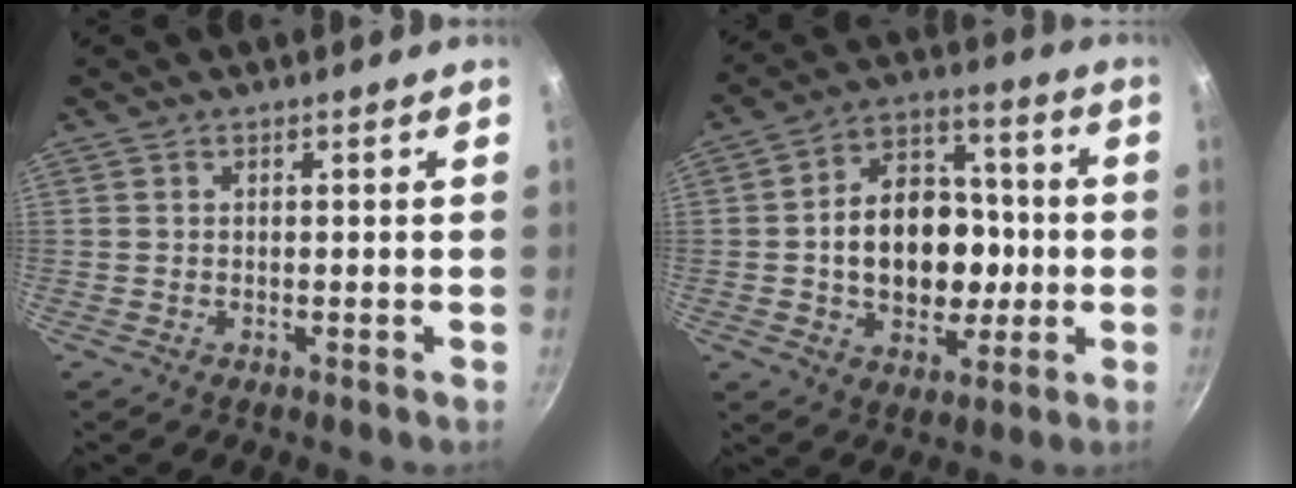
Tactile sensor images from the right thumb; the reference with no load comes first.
{"total": 17.8, "force": [-1.3, 13.3, 11.7], "torque": [-0.140, 0.035, -0.022]}